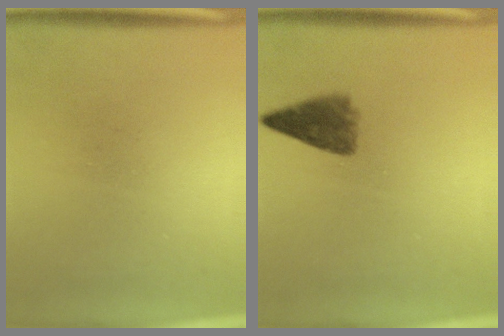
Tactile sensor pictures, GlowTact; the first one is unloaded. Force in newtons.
{"total": 4.2}